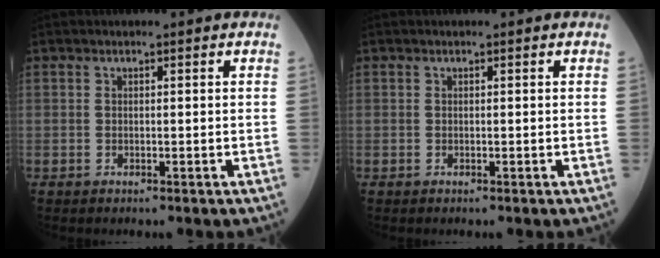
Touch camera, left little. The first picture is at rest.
{"total": 0.0}